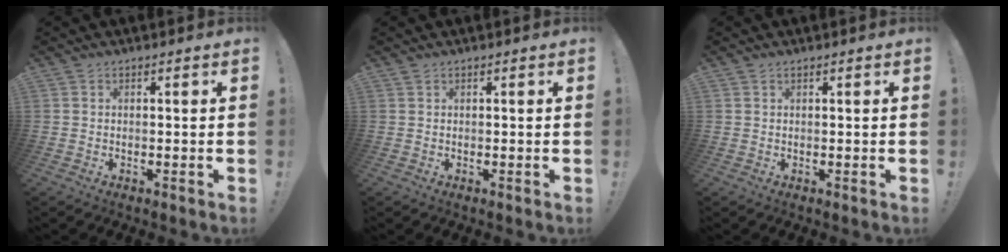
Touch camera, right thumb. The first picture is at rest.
{"total": 0.6, "force": [0.5, 0.2, 0.0], "torque": [-0.002, 0.000, 0.011]}
{"total": 0.6, "force": [0.6, 0.2, 0.2], "torque": [0.003, -0.005, 0.010]}